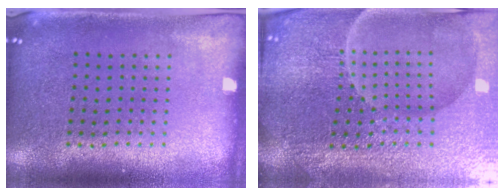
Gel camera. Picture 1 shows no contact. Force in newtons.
{"total": 5.6, "press": 5.3, "slide": 1.9}